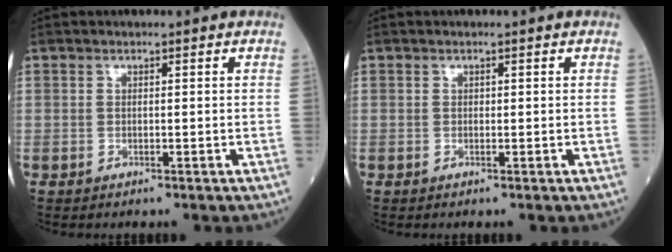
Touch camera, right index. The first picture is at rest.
{"total": 0.0}